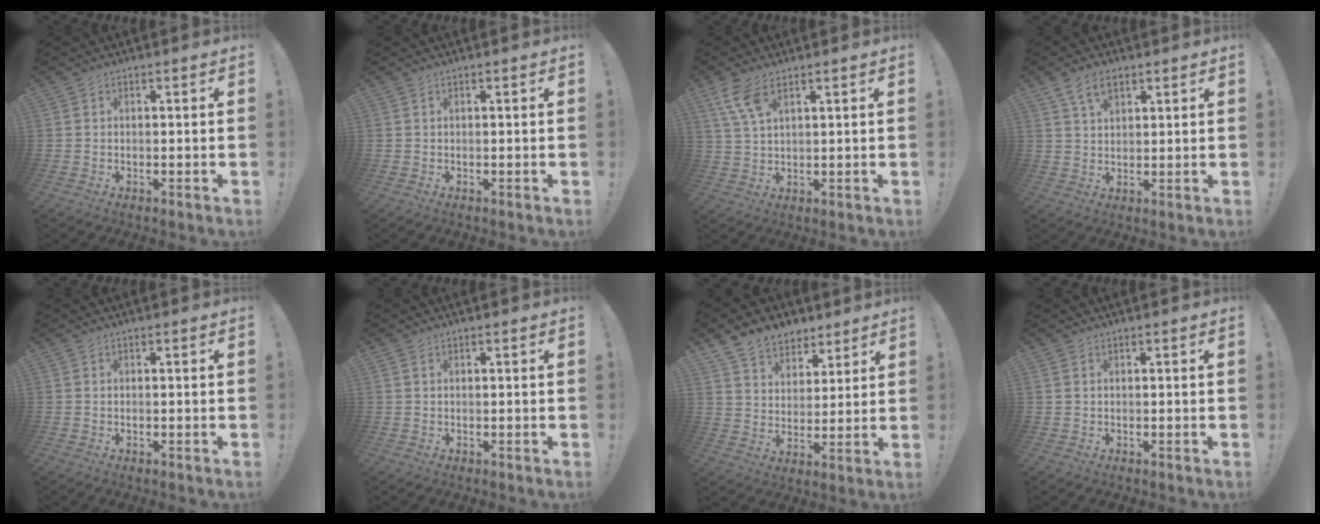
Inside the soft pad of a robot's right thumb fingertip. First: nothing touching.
{"total": 0.0}
{"total": 7.4, "force": [4.5, 2.8, 5.2], "torque": [-0.097, -0.016, 0.086]}
{"total": 6.2, "force": [3.7, 3.4, 3.6], "torque": [-0.067, -0.008, 0.071]}
{"total": 0.0}
{"total": 0.5, "force": [0.3, 0.4, 0.3], "torque": [-0.006, 0.001, 0.005]}
{"total": 10.1, "force": [7.3, 6.7, 2.2], "torque": [-0.043, -0.050, 0.147]}
{"total": 0.6, "force": [0.3, 0.5, 0.3], "torque": [-0.009, 0.004, 0.005]}